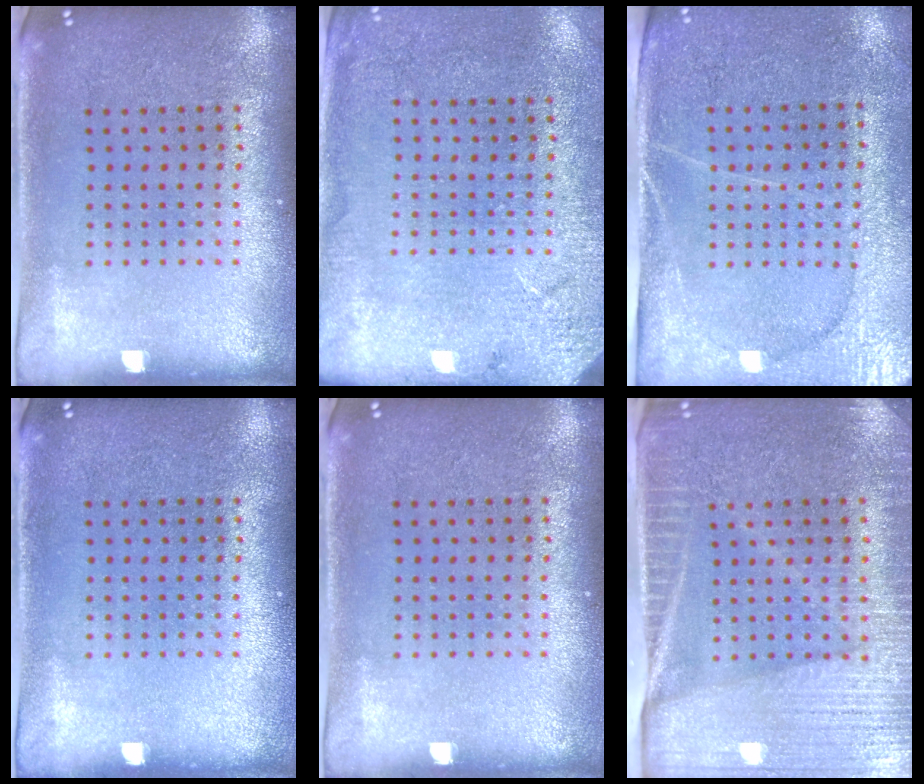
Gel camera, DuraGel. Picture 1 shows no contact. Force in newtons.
{"total": 2.6, "press": 2.5, "slide": 0.8}
{"total": 3.0, "press": 2.8, "slide": 1.1}
{"total": 0.0}
{"total": 0.0}
{"total": 4.1, "press": 3.7, "slide": 1.8}